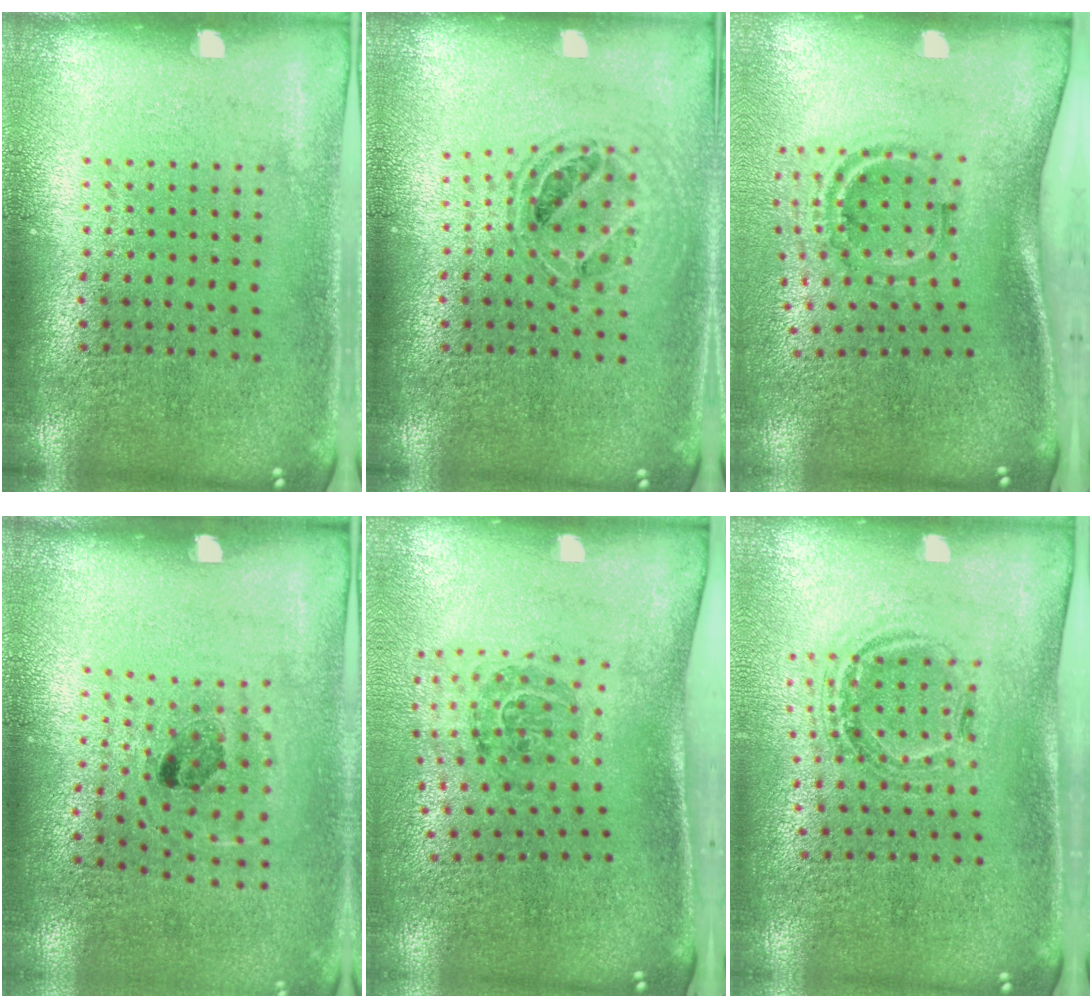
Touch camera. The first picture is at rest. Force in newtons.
{"total": 0.9, "press": 0.9, "slide": 0.1}
{"total": 1.7, "press": 1.1, "slide": 1.3}
{"total": 1.0, "press": 0.7, "slide": 0.7}
{"total": 1.8, "press": 1.1, "slide": 1.4}
{"total": 1.0, "press": 1.0, "slide": 0.1}